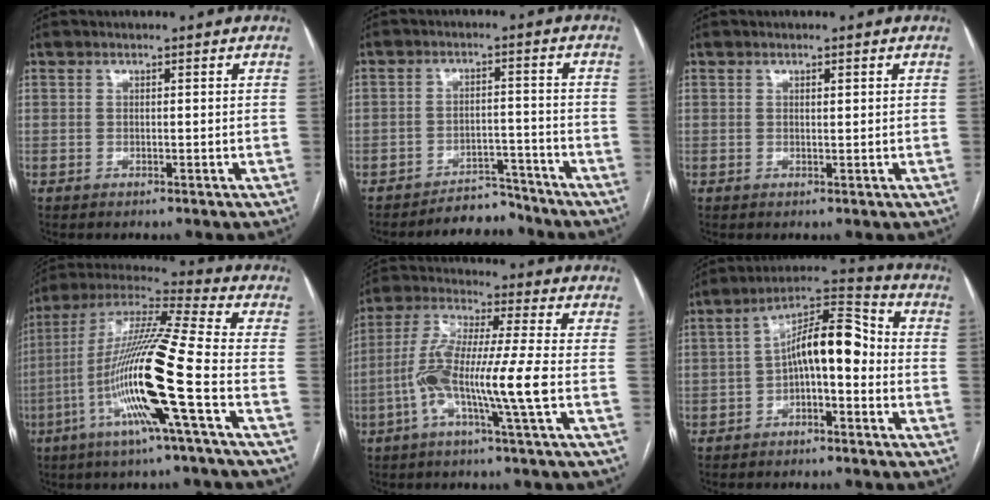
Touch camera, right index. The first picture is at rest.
{"total": 5.3, "force": [-5.0, 1.8, -0.2], "torque": [0.011, 0.017, -0.077]}
{"total": 0.7, "force": [0.3, 0.2, 0.6], "torque": [-0.012, 0.000, 0.007]}
{"total": 18.4, "force": [-5.7, -1.0, 17.5], "torque": [-0.344, -0.009, -0.119]}
{"total": 12.1, "force": [-3.3, -0.5, 11.6], "torque": [-0.236, 0.004, -0.073]}
{"total": 10.4, "force": [-1.0, 3.6, 9.7], "torque": [-0.167, 0.044, -0.017]}